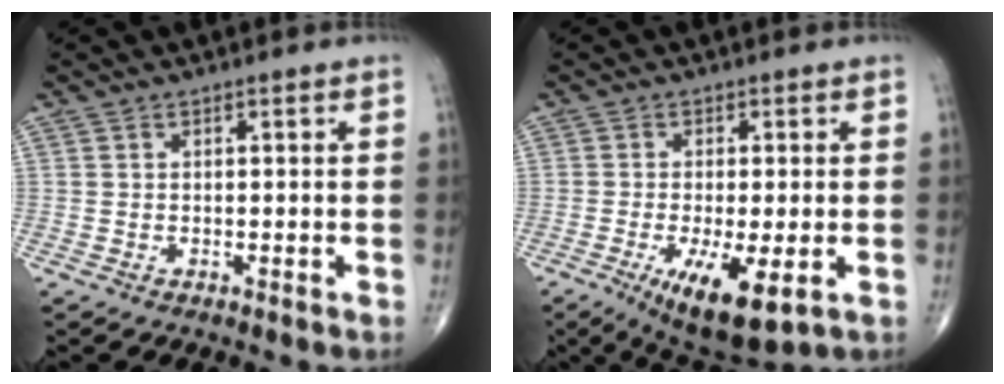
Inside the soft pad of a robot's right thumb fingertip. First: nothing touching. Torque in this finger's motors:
{"motor_torque": [1.12, 1.41, 0.29, -0.38, 0.33]}